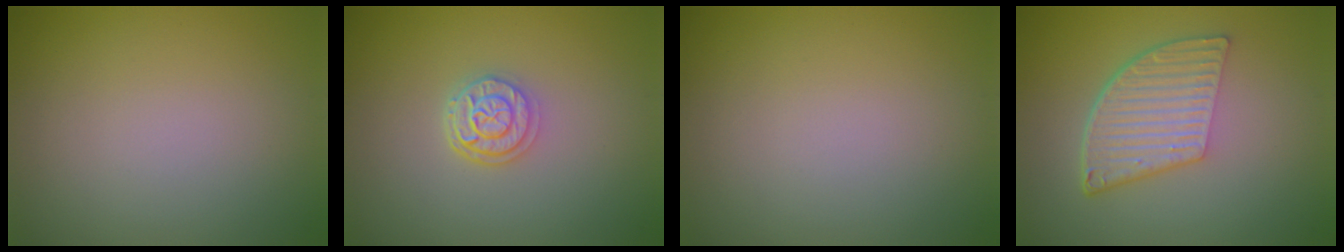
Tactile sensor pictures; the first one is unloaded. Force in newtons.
{"total": 2.6, "press": 2.1, "slide": 1.5}
{"total": 0.0}
{"total": 6.1, "press": 4.1, "slide": 4.5}